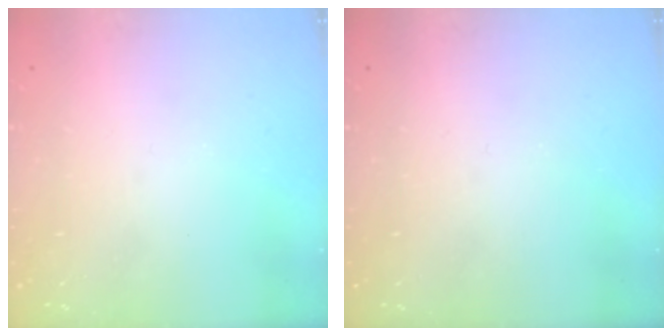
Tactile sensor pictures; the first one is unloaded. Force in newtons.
{"total": 0.0}